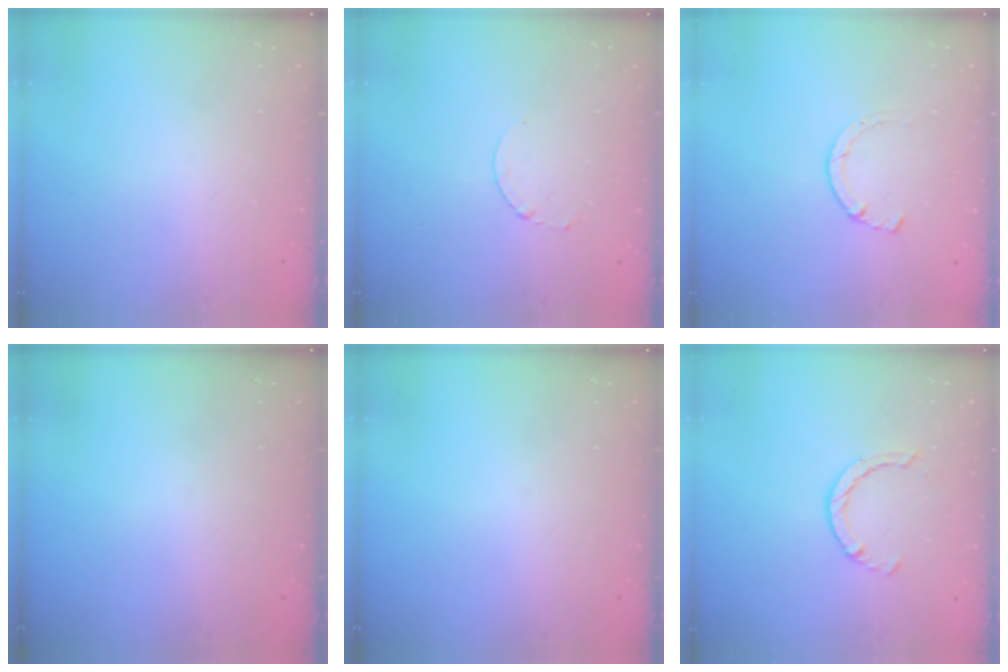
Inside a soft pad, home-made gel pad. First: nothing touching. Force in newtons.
{"total": 2.5, "press": 2.5, "slide": 0.3}
{"total": 1.5, "press": 1.5, "slide": 0.3}
{"total": 0.0}
{"total": 0.0}
{"total": 3.4, "press": 3.4, "slide": 0.2}